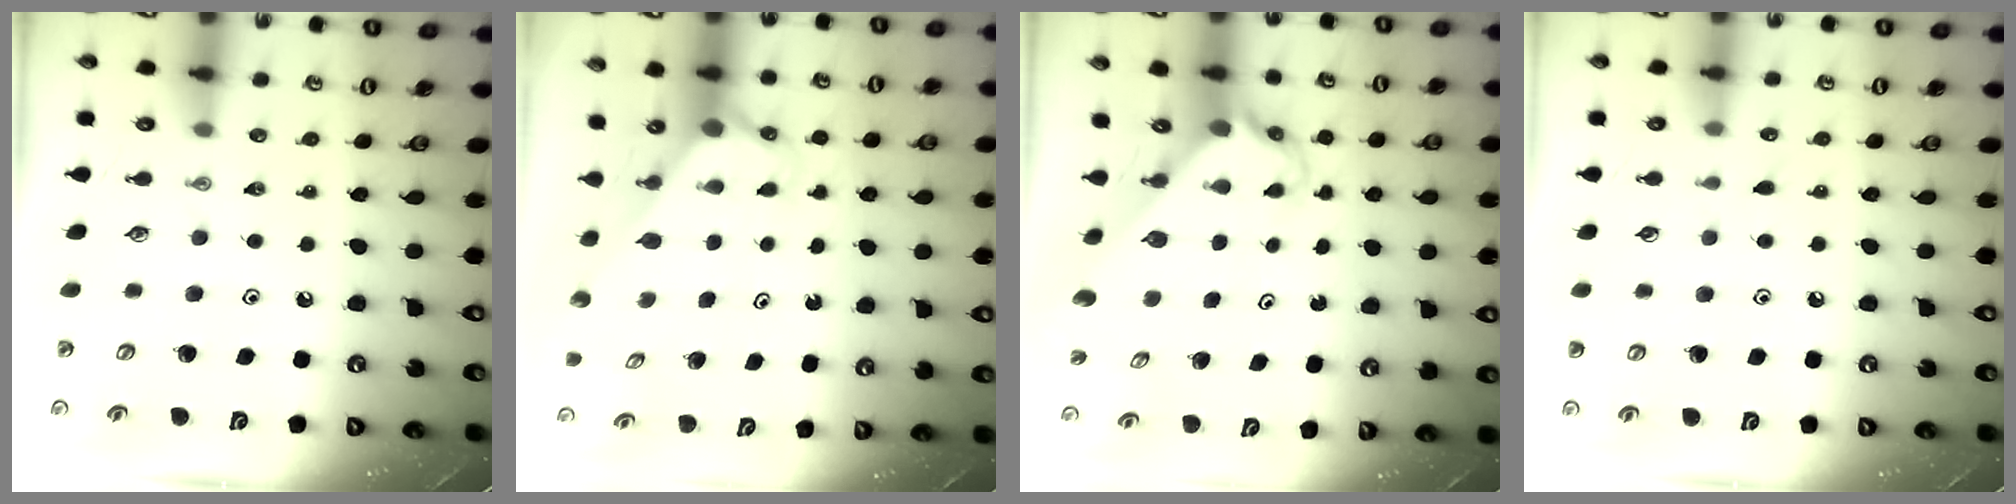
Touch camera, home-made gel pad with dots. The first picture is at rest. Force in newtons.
{"total": 2.9, "press": 2.9, "slide": 0.0}
{"total": 2.8, "press": 2.8, "slide": 0.2}
{"total": 4.3, "press": 4.2, "slide": 0.5}